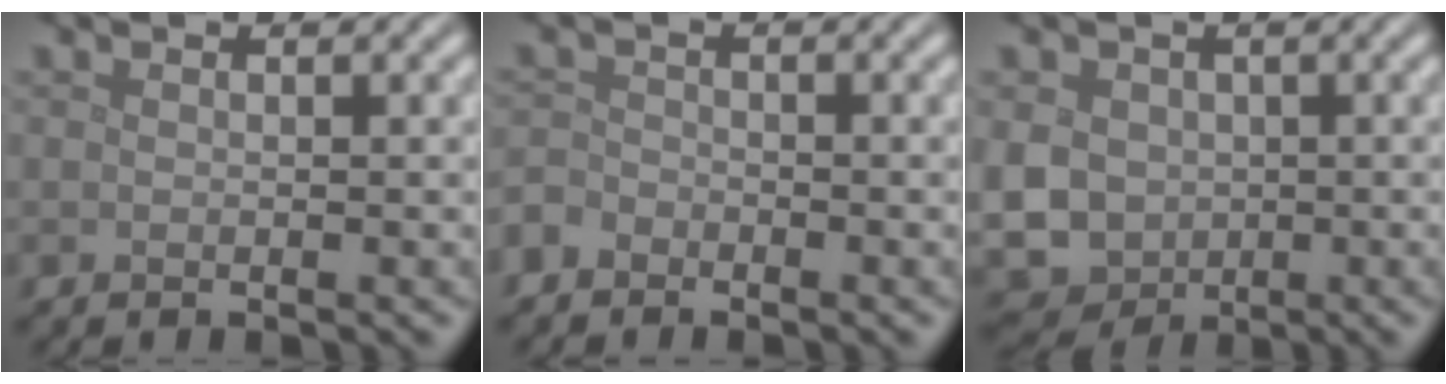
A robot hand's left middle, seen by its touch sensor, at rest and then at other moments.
{"total": 1.7, "force": [-1.5, 0.8, 0.3], "torque": [-0.008, 0.001, -0.038]}
{"total": 7.9, "force": [-0.5, 7.0, 3.7], "torque": [-0.083, -0.010, -0.033]}